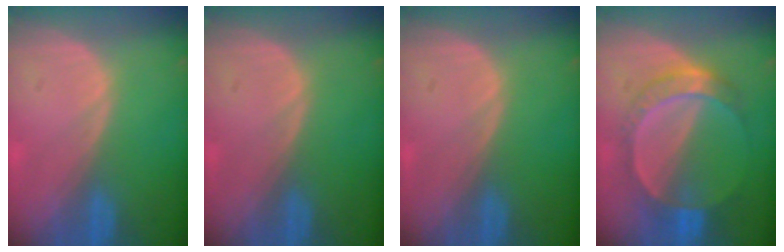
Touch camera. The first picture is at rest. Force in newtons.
{"total": 0.0}
{"total": 0.0}
{"total": 6.8, "press": 6.5, "slide": 1.7}